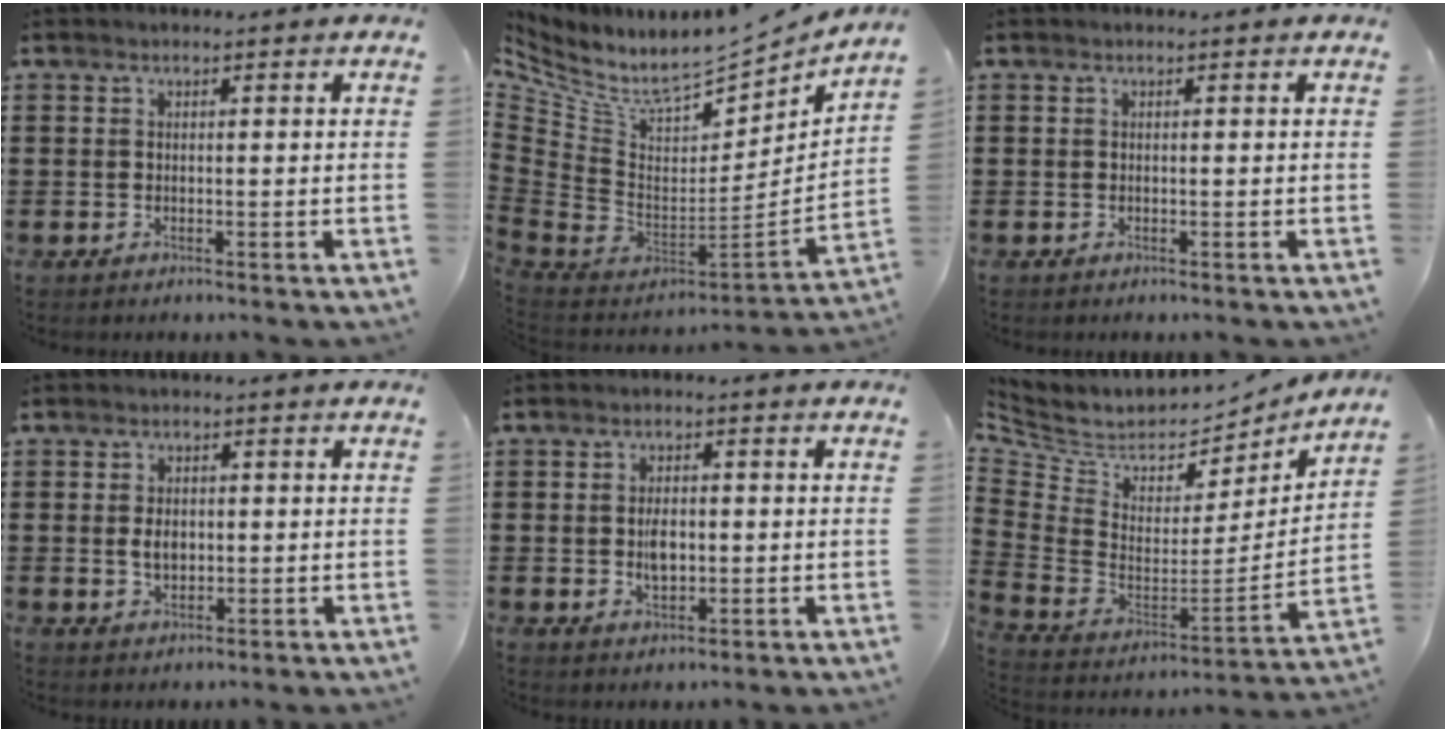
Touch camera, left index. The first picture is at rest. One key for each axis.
{"total": 7.8, "fx": 5.5, "fy": 3.5, "fz": 4.4, "tx": -0.121, "ty": -0.061, "tz": 0.095}
{"total": 0.0}
{"total": 2.9, "fx": 0.2, "fy": 1.9, "fz": 2.3, "tx": -0.038, "ty": 0.002, "tz": 0.002}
{"total": 3.6, "fx": 0.0, "fy": 2.0, "fz": 3.0, "tx": -0.051, "ty": 0.002, "tz": -0.001}
{"total": 4.7, "fx": 4.0, "fy": 2.4, "fz": 1.0, "tx": -0.062, "ty": -0.052, "tz": 0.064}